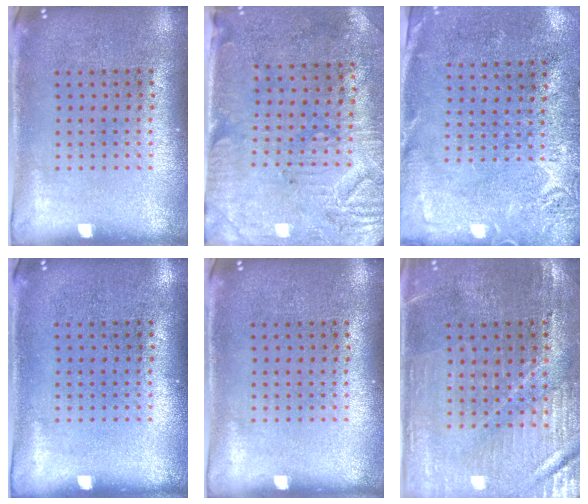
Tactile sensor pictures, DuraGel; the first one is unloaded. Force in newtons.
{"total": 3.1, "press": 2.6, "slide": 1.6}
{"total": 2.8, "press": 2.3, "slide": 1.5}
{"total": 0.0}
{"total": 0.0}
{"total": 1.3, "press": 1.3, "slide": 0.2}